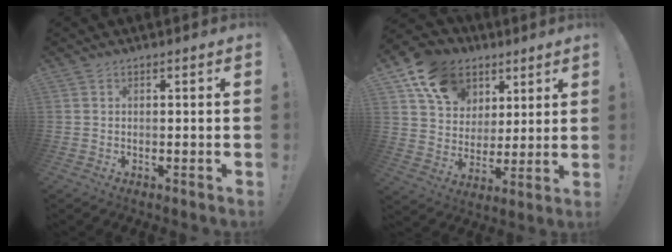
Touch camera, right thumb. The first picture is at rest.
{"total": 14.8, "force": [7.6, 11.4, 5.7], "torque": [-0.095, -0.034, 0.150]}